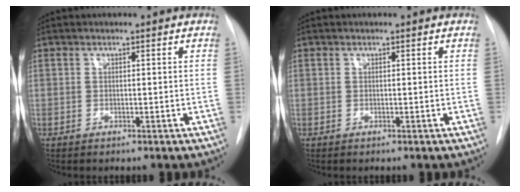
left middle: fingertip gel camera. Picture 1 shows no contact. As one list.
[{"total": 0.0}]